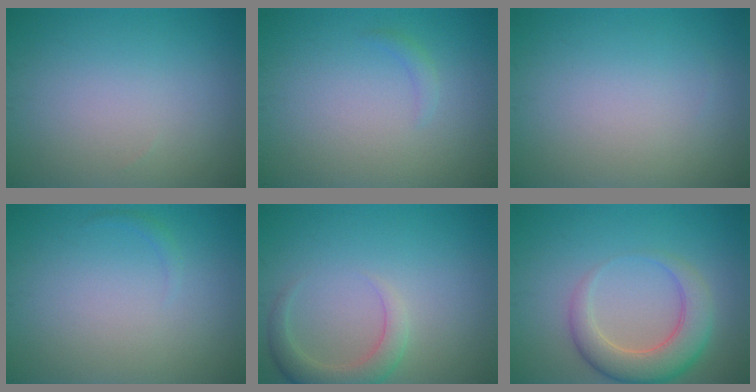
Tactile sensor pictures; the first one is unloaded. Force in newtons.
{"total": 0.9, "press": 0.9, "slide": 0.1}
{"total": 0.0}
{"total": 0.6, "press": 0.6, "slide": 0.1}
{"total": 3.1, "press": 3.1, "slide": 0.4}
{"total": 5.3, "press": 5.3, "slide": 0.3}